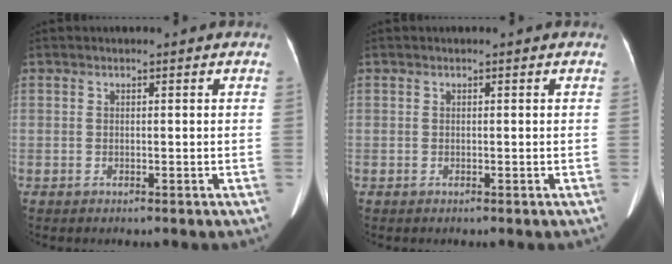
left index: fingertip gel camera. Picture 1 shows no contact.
{"total": 0.0}